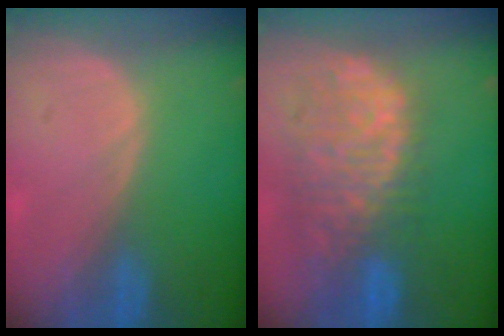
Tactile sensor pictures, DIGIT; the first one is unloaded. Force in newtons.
{"total": 12.0, "press": 9.8, "slide": 6.8}